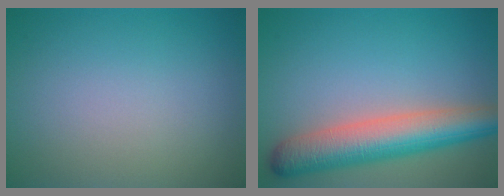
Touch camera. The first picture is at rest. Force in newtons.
{"total": 7.3, "press": 7.3, "slide": 0.2}